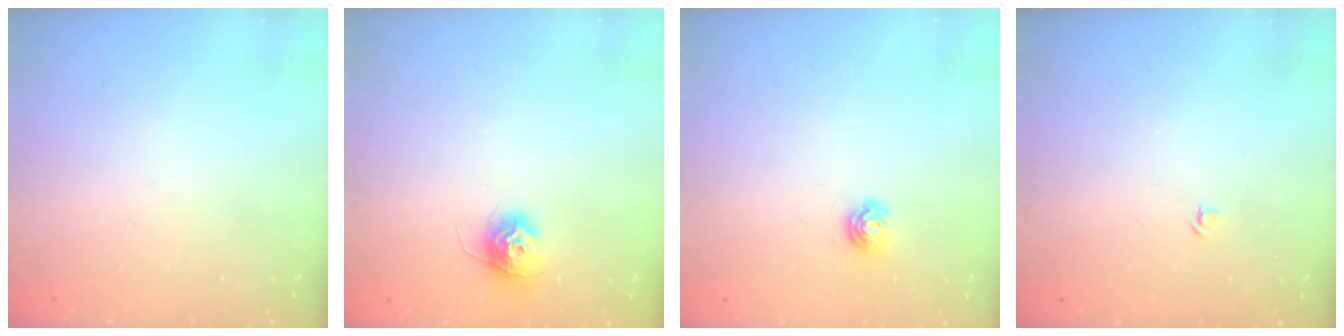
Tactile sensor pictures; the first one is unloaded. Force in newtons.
{"total": 10.3, "press": 10.3, "slide": 0.4}
{"total": 5.0, "press": 5.0, "slide": 0.6}
{"total": 3.2, "press": 3.2, "slide": 0.4}